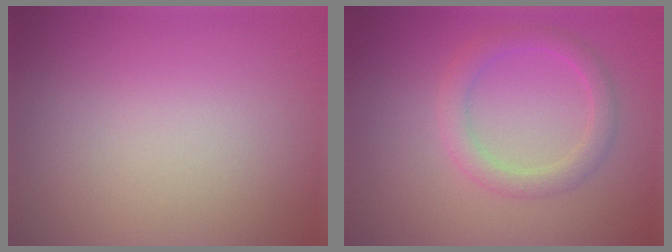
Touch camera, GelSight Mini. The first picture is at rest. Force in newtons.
{"total": 2.6, "press": 2.6, "slide": 0.2}